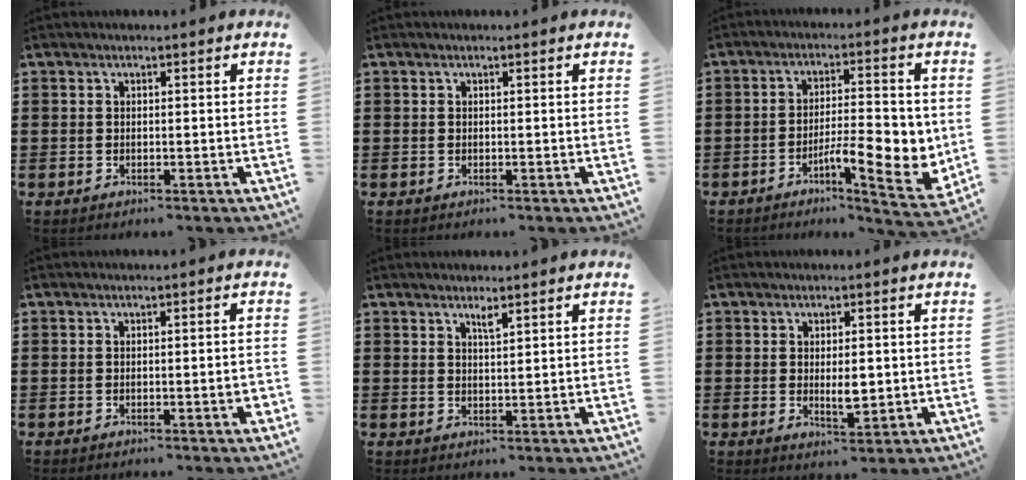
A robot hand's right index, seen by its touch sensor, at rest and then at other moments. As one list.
[{"total": 0.0}, {"total": 10.2, "force": [-2.4, 3.4, 9.3], "torque": [-0.126, -0.005, -0.034]}, {"total": 2.2, "force": [-0.7, 0.1, 2.1], "torque": [-0.034, -0.002, -0.012]}, {"total": 1.7, "force": [1.2, 0.2, 1.1], "torque": [-0.023, 0.000, 0.021]}, {"total": 3.5, "force": [0.0, 1.4, 3.3], "torque": [-0.053, -0.002, -0.002]}]